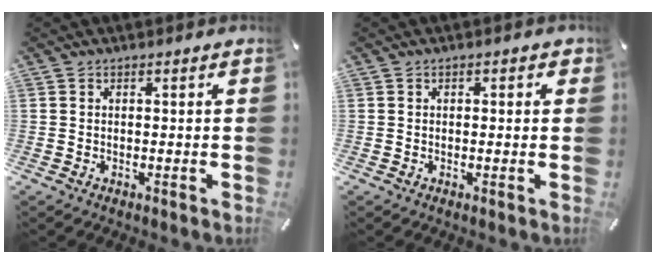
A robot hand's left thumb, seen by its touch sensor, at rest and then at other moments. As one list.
[{"total": 1.1, "force": [0.0, 0.8, 0.8], "torque": [-0.008, 0.002, -0.003]}]